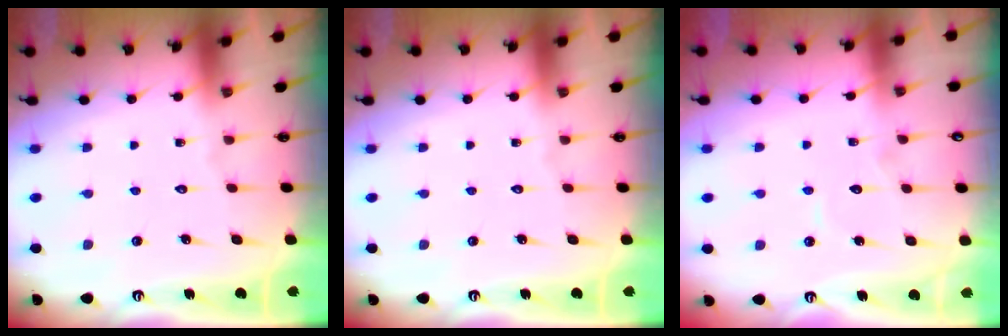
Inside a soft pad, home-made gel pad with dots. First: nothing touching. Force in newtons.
{"total": 0.0}
{"total": 4.7, "press": 4.7, "slide": 0.4}